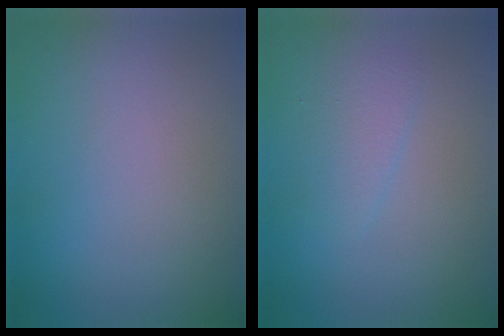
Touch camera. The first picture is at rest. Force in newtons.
{"total": 1.6, "press": 1.6, "slide": 0.0}